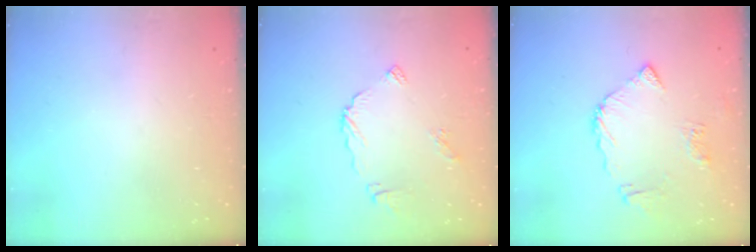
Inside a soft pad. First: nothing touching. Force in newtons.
{"total": 8.0, "press": 8.0, "slide": 0.9}
{"total": 8.3, "press": 8.3, "slide": 1.0}